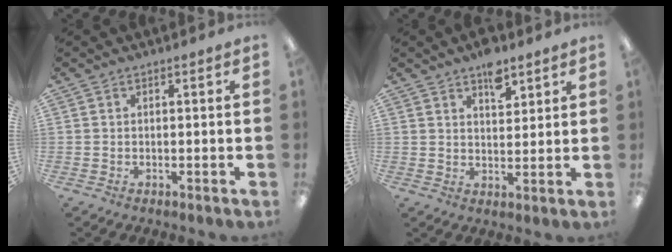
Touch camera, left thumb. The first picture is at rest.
{"total": 6.4, "force": [4.5, 3.2, 3.2], "torque": [-0.035, -0.023, 0.075]}